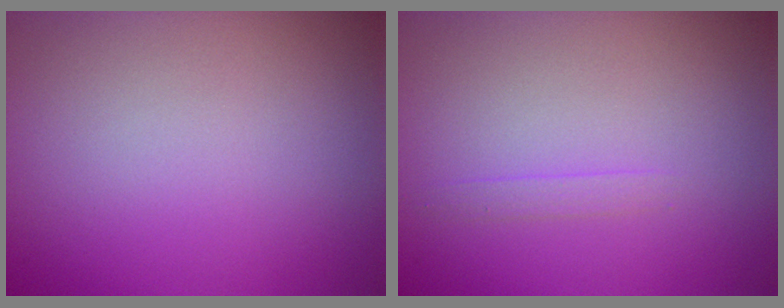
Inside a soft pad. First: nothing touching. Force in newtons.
{"total": 0.8, "press": 0.8, "slide": 0.1}